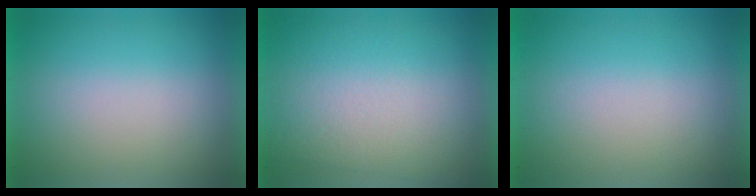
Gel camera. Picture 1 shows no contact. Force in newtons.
{"total": 2.8}
{"total": 0.0}